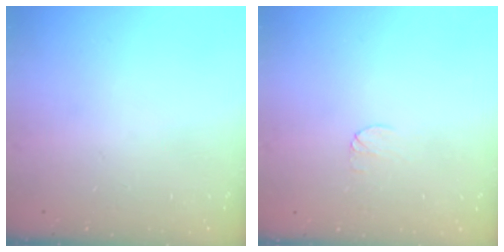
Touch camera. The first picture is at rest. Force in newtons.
{"total": 4.9, "press": 4.8, "slide": 0.4}